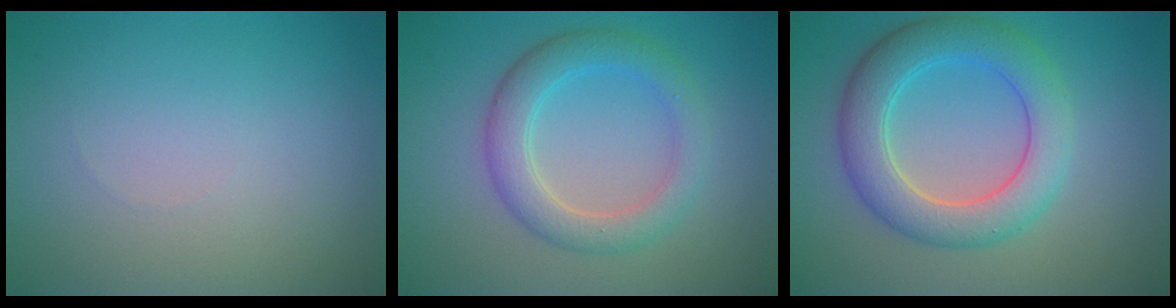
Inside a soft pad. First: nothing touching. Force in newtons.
{"total": 4.1, "press": 4.1, "slide": 0.3}
{"total": 6.2, "press": 6.2, "slide": 0.3}